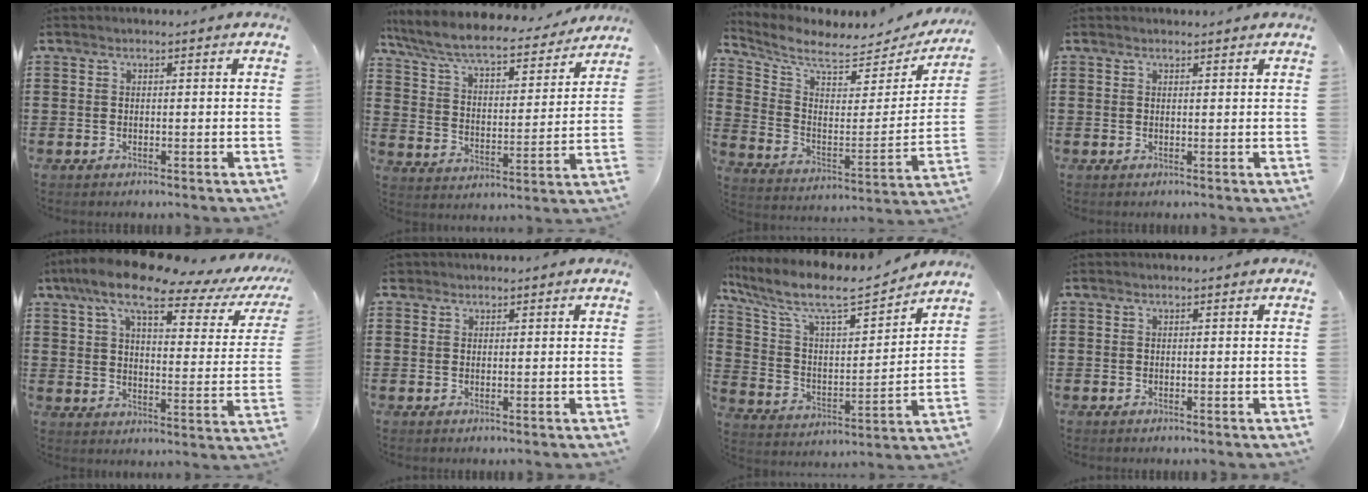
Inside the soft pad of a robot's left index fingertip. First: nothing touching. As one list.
[{"total": 8.2, "force": [7.4, 1.0, 3.4], "torque": [-0.098, -0.042, 0.125]}, {"total": 6.7, "force": [5.8, 1.7, 2.9], "torque": [-0.088, -0.043, 0.098]}, {"total": 0.7, "force": [0.6, 0.1, 0.1], "torque": [-0.005, -0.001, 0.013]}, {"total": 11.8, "force": [8.5, 2.7, 7.7], "torque": [-0.165, -0.033, 0.141]}, {"total": 1.2, "force": [0.9, 0.8, 0.2], "torque": [-0.008, 0.006, 0.018]}, {"total": 9.2, "force": [7.5, 2.0, 4.9], "torque": [-0.130, -0.047, 0.125]}, {"total": 0.0}]